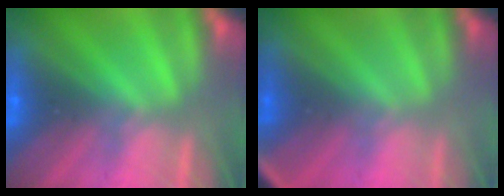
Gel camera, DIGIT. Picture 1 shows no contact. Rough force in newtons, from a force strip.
{"total": 3.0}